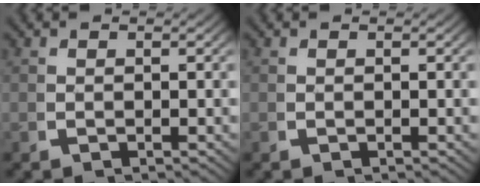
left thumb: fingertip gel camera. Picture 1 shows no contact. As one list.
[{"total": 0.0}]